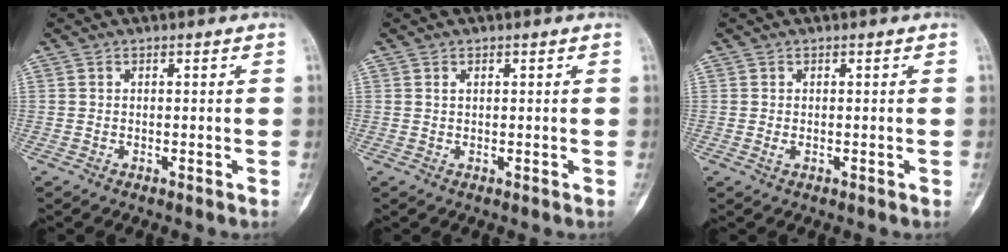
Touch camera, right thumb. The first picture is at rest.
{"total": 0.6, "force": [0.3, 0.3, 0.4], "torque": [-0.009, 0.003, 0.006]}
{"total": 0.6, "force": [-0.1, 0.4, 0.5], "torque": [-0.010, -0.002, -0.001]}